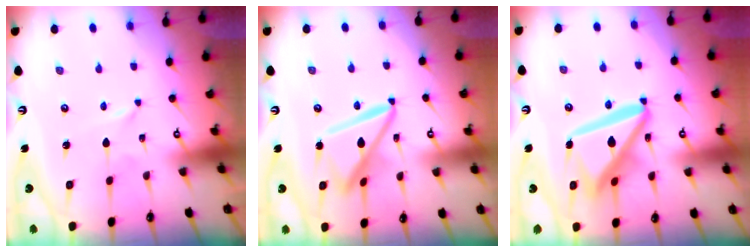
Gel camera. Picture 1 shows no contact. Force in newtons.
{"total": 14.1, "press": 14.0, "slide": 1.3}
{"total": 18.0, "press": 17.9, "slide": 2.0}